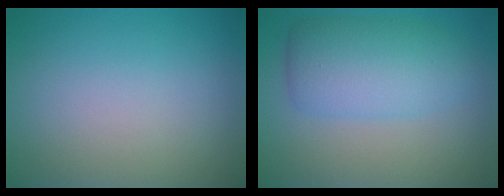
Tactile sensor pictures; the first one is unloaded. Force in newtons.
{"total": 5.4, "press": 5.4, "slide": 0.3}